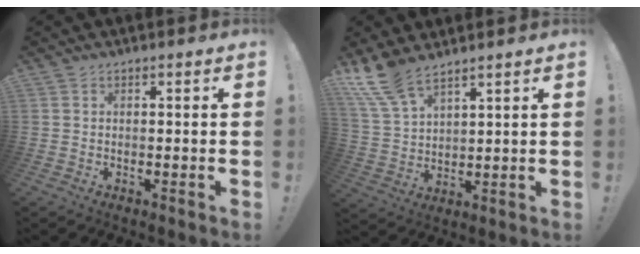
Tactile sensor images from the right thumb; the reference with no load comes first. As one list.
[{"total": 9.5, "force": [7.7, 3.2, 4.5], "torque": [-0.094, -0.039, 0.149]}]